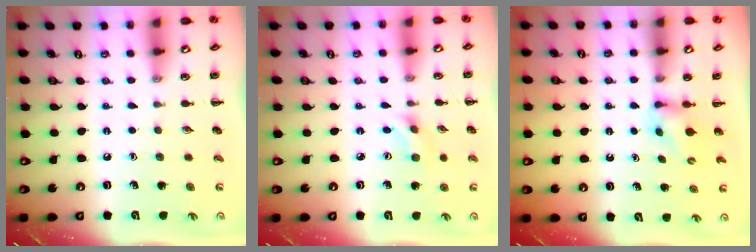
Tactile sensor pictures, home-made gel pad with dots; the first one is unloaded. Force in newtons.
{"total": 2.6, "press": 2.4, "slide": 1.0}
{"total": 2.8, "press": 2.5, "slide": 1.3}